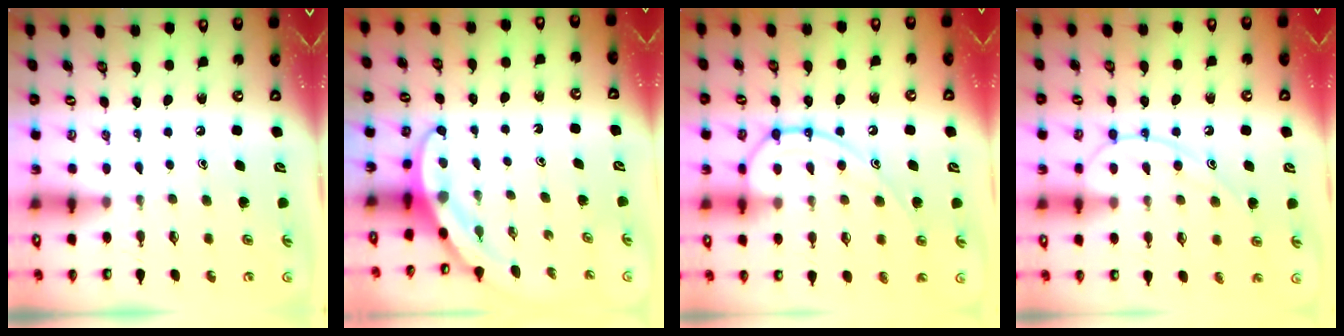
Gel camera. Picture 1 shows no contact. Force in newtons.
{"total": 3.8, "press": 3.8, "slide": 0.3}
{"total": 13.2, "press": 13.1, "slide": 1.4}
{"total": 12.1, "press": 12.1, "slide": 0.7}